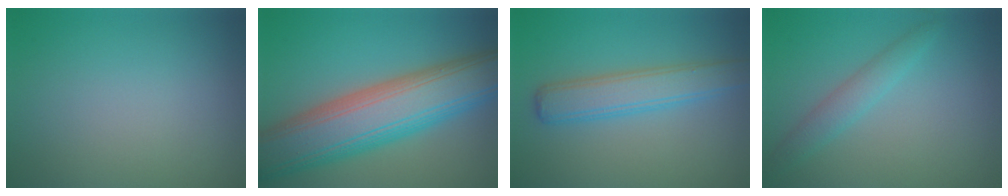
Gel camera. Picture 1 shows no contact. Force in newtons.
{"total": 11.7, "press": 11.6, "slide": 0.3}
{"total": 4.2, "press": 4.2, "slide": 0.0}
{"total": 2.2, "press": 2.2, "slide": 0.1}